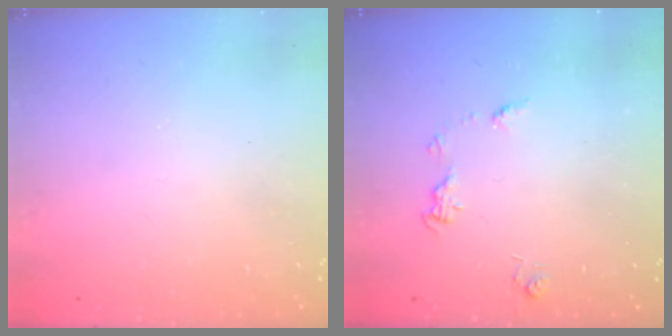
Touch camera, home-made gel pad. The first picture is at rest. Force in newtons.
{"total": 5.7, "press": 5.7, "slide": 0.6}